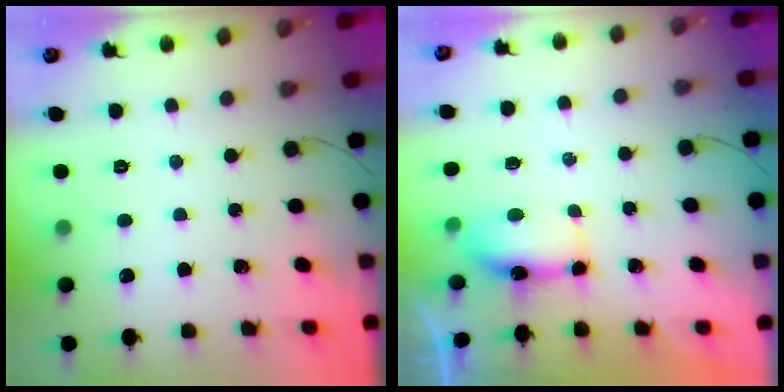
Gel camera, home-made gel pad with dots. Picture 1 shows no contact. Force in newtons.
{"total": 12.4, "press": 6.7, "slide": 10.4}